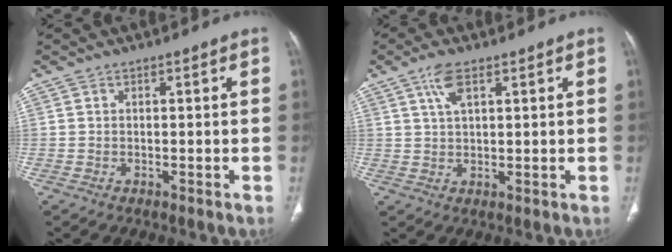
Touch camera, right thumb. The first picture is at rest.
{"total": 4.6, "force": [2.4, 1.7, 3.6], "torque": [-0.072, -0.004, 0.050]}